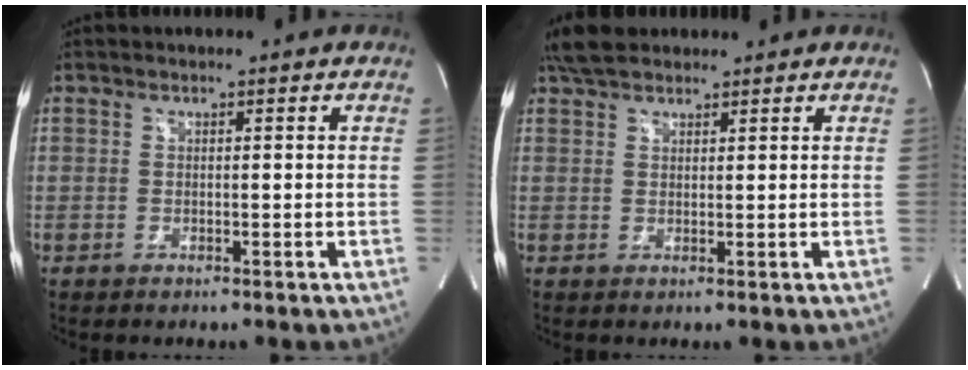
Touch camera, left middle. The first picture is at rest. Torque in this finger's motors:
{"motor_torque": [0.50, -0.41, -0.04, 0.01]}